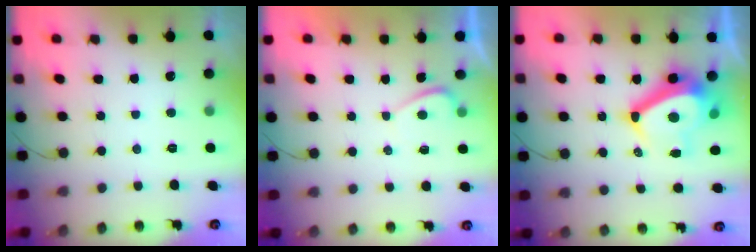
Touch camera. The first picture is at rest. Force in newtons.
{"total": 0.8, "press": 0.6, "slide": 0.5}
{"total": 13.3, "press": 12.8, "slide": 3.7}